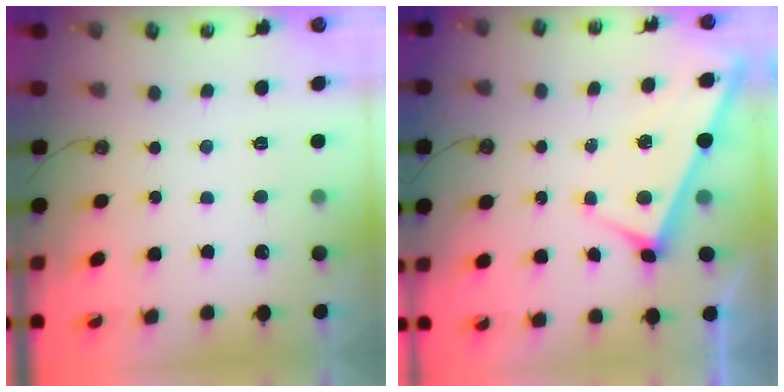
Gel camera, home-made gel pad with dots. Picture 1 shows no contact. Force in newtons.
{"total": 3.1, "press": 3.1, "slide": 0.1}